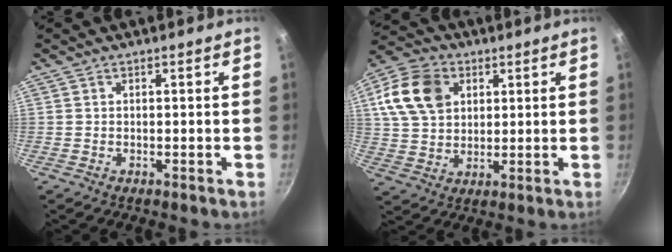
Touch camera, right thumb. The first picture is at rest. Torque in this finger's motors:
{"motor_torque": [-0.79, 1.27, 0.49, -0.35, 0.11]}